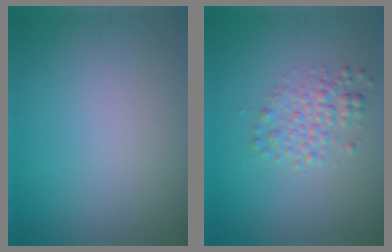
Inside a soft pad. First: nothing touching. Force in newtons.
{"total": 2.5, "press": 2.5, "slide": 0.1}